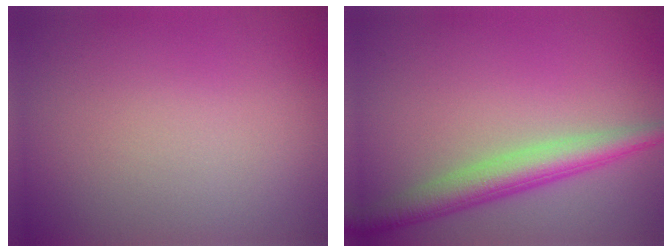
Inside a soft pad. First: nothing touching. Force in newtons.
{"total": 4.2, "press": 4.2, "slide": 0.0}